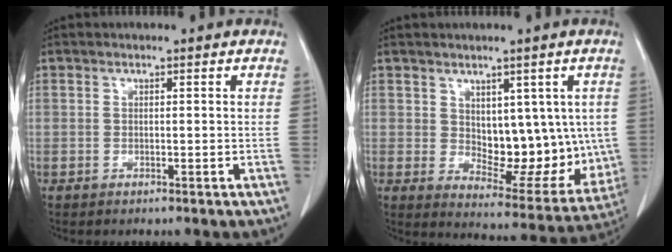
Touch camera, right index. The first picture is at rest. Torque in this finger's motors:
{"motor_torque": [0.11, 0.18, 0.12, 0.01]}